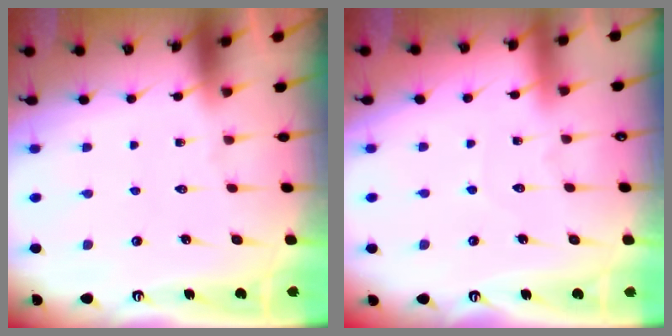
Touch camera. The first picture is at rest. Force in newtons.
{"total": 2.5, "press": 2.5, "slide": 0.3}